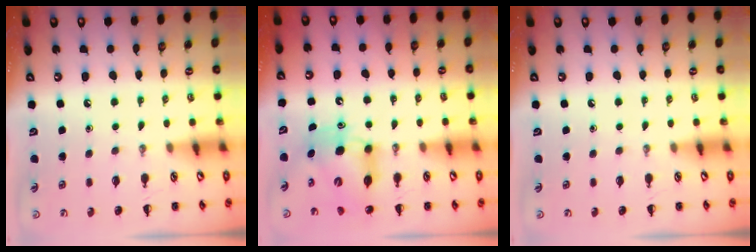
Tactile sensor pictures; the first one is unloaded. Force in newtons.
{"total": 7.8, "press": 7.6, "slide": 2.0}
{"total": 0.0}